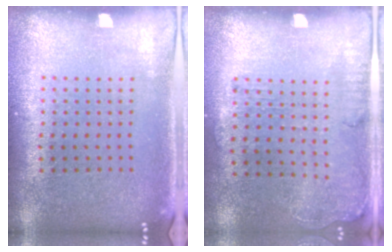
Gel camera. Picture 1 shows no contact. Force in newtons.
{"total": 1.3, "press": 1.2, "slide": 0.6}